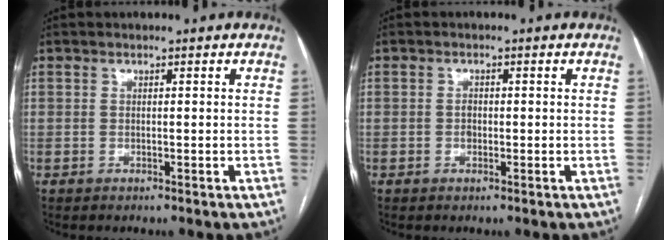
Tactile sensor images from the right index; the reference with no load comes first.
{"total": 1.1, "force": [-0.2, 0.8, 0.7], "torque": [-0.012, 0.003, -0.004]}